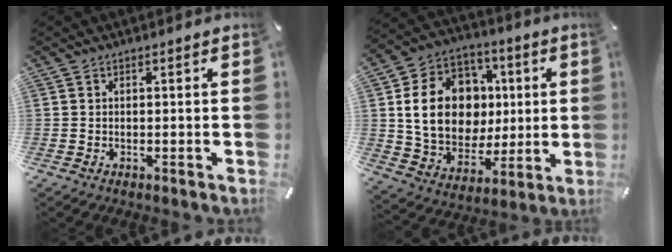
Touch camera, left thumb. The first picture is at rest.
{"total": 18.8, "force": [2.6, 15.5, 10.3], "torque": [-0.182, 0.004, 0.059]}